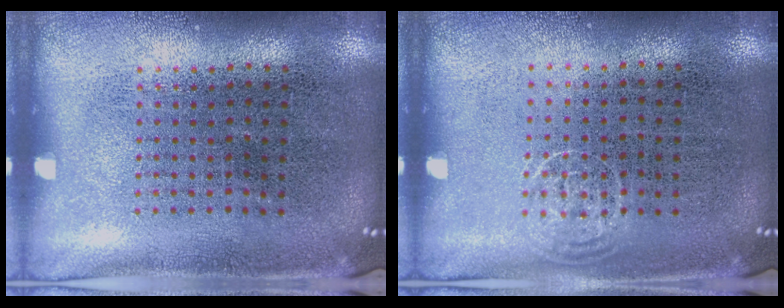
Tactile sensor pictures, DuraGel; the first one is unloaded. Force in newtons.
{"total": 0.6, "press": 0.4, "slide": 0.4}